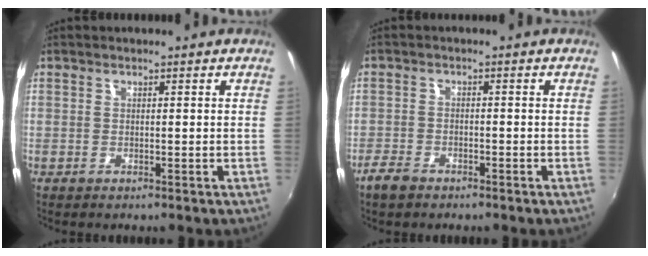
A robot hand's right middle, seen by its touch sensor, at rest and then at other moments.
{"total": 3.8, "force": [-3.0, 1.7, 1.7], "torque": [-0.052, -0.003, -0.059]}